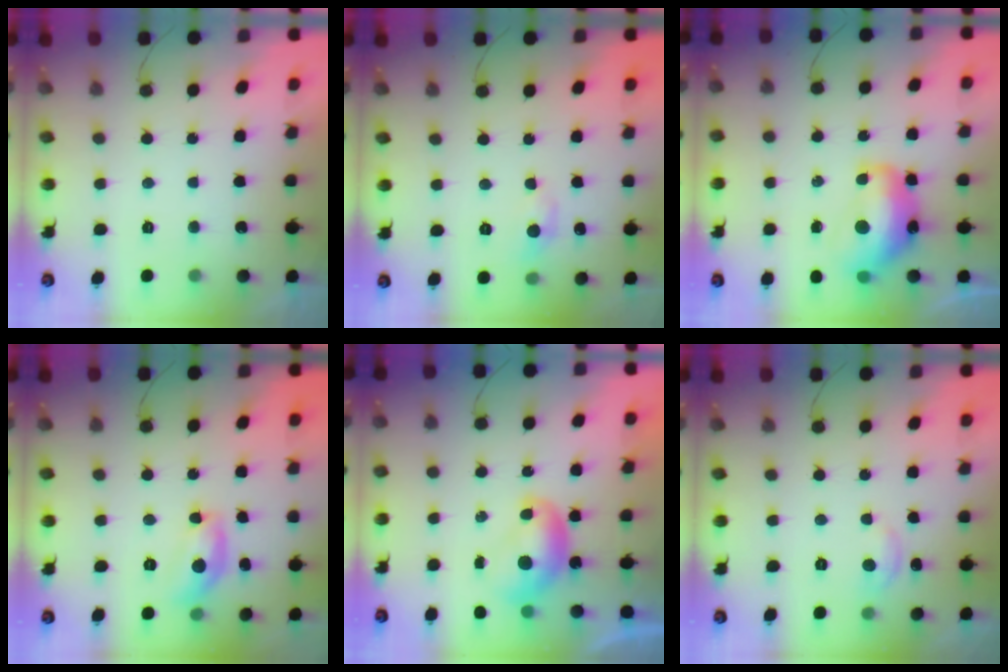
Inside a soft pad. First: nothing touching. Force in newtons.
{"total": 4.0, "press": 4.0, "slide": 0.5}
{"total": 13.6, "press": 13.6, "slide": 1.0}
{"total": 12.0, "press": 12.0, "slide": 0.6}
{"total": 8.3, "press": 8.3, "slide": 0.7}
{"total": 4.7, "press": 4.6, "slide": 0.6}